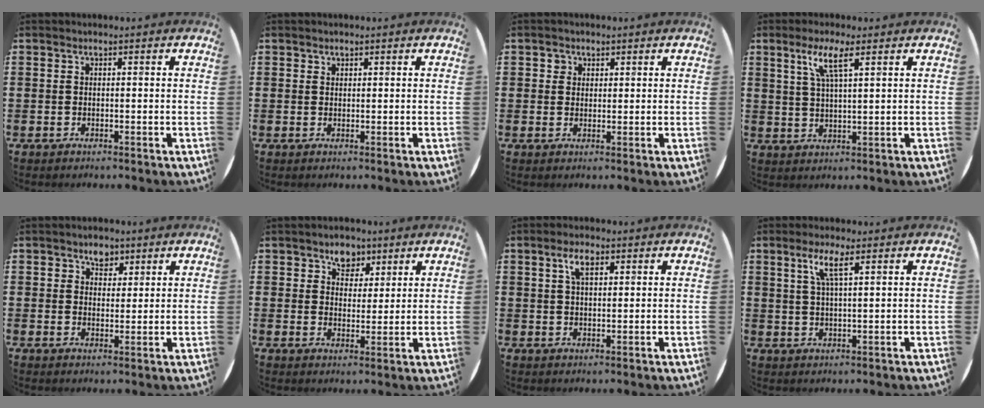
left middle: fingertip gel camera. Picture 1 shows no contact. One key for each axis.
{"total": 0.7, "fx": 0.6, "fy": 0.3, "fz": -0.1, "tx": 0.007, "ty": 0.000, "tz": 0.010}
{"total": 1.6, "fx": 1.1, "fy": 1.1, "fz": 0.2, "tx": 0.011, "ty": -0.003, "tz": 0.018}
{"total": 5.1, "fx": 3.0, "fy": 0.8, "fz": 4.0, "tx": -0.088, "ty": 0.007, "tz": 0.050}
{"total": 2.9, "fx": 2.1, "fy": 1.9, "fz": 0.7, "tx": 0.004, "ty": -0.003, "tz": 0.034}
{"total": 4.1, "fx": 3.0, "fy": 2.7, "fz": 0.8, "tx": -0.002, "ty": 0.001, "tz": 0.051}
{"total": 3.6, "fx": 2.0, "fy": 1.5, "fz": 2.6, "tx": -0.049, "ty": 0.006, "tz": 0.034}
{"total": 4.1, "fx": 2.3, "fy": 0.6, "fz": 3.4, "tx": -0.072, "ty": 0.007, "tz": 0.038}